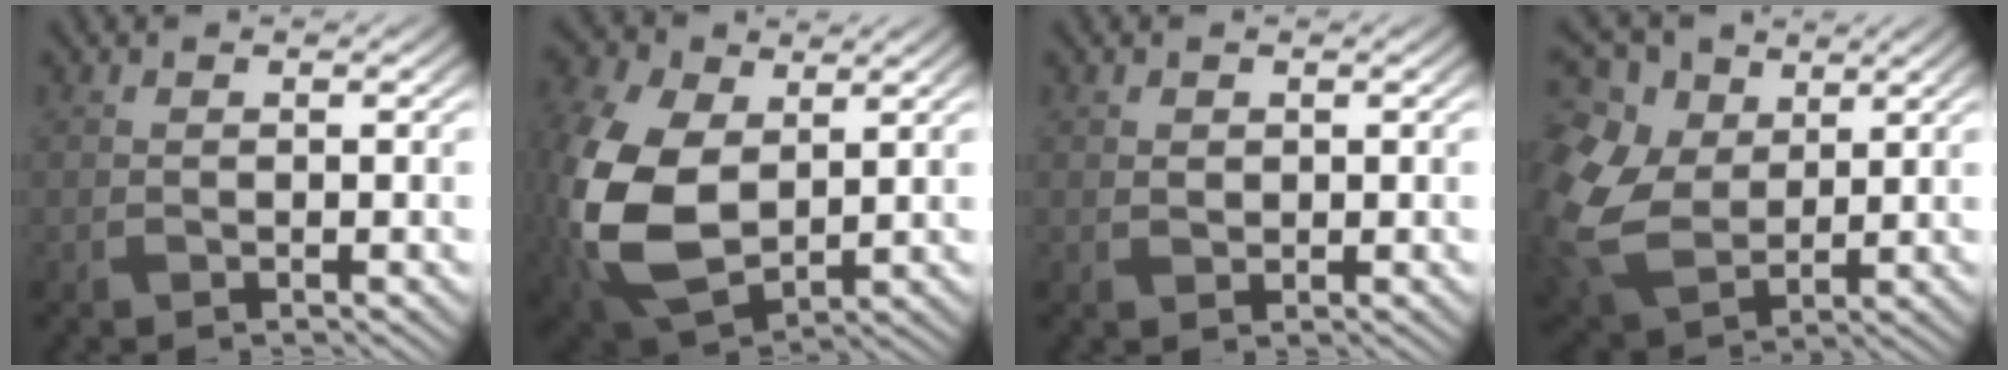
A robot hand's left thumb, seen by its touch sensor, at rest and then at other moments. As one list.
[{"total": 15.8, "force": [0.6, 10.8, 11.5], "torque": [-0.317, -0.021, 0.019]}, {"total": 0.9, "force": [0.4, 0.7, 0.3], "torque": [-0.010, -0.002, 0.009]}, {"total": 13.5, "force": [3.1, 10.0, 8.6], "torque": [-0.268, 0.001, 0.068]}]